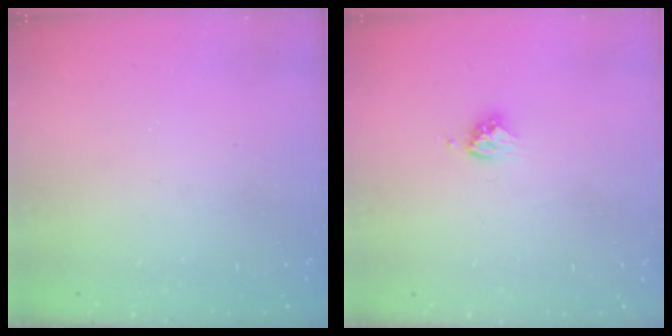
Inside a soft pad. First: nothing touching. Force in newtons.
{"total": 3.6, "press": 3.5, "slide": 0.7}